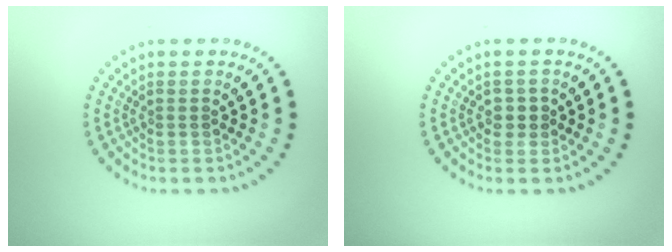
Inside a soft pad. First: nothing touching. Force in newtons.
{"total": 1.2, "press": 1.1, "slide": 0.6}